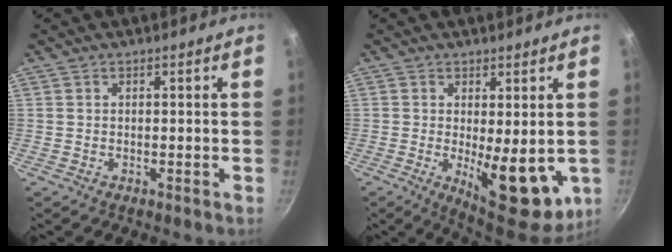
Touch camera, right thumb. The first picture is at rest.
{"total": 13.0, "force": [-1.6, 5.4, 11.8], "torque": [-0.137, -0.016, -0.006]}